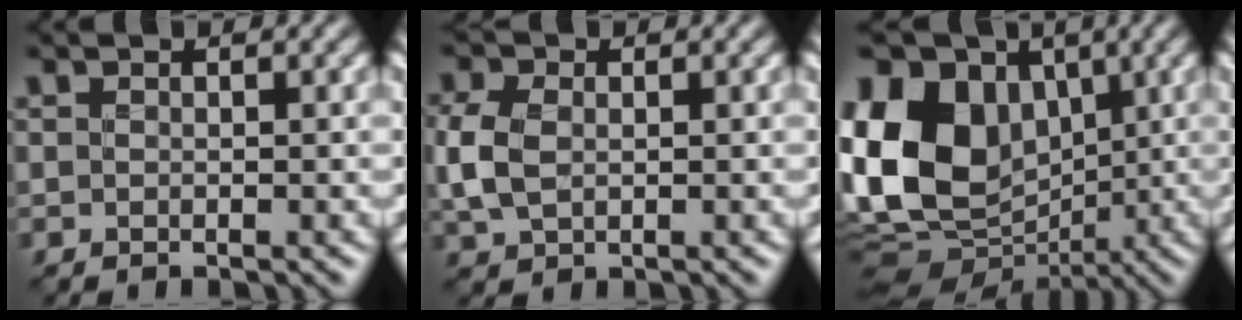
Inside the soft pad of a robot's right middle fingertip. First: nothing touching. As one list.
[{"total": 3.5, "force": [-0.4, 2.5, 2.4], "torque": [-0.061, 0.003, -0.013]}, {"total": 14.4, "force": [1.2, 11.1, 9.1], "torque": [-0.189, 0.012, 0.006]}]